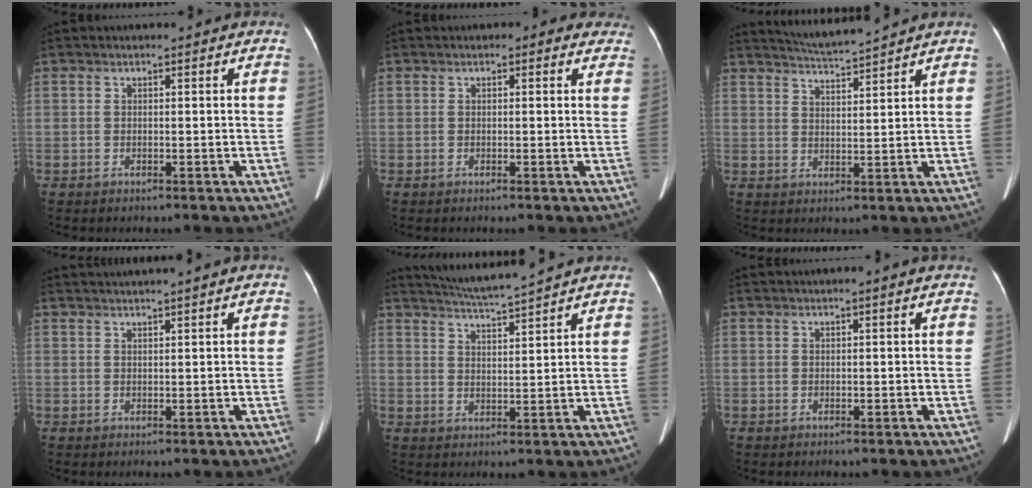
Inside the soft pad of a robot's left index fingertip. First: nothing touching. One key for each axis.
{"total": 2.2, "fx": 1.5, "fy": 1.3, "fz": 1.0, "tx": 0.005, "ty": 0.008, "tz": 0.004}
{"total": 5.4, "fx": 5.2, "fy": -1.3, "fz": 1.0, "tx": -0.025, "ty": -0.001, "tz": 0.094}
{"total": 3.6, "fx": 2.9, "fy": -0.9, "fz": 1.9, "tx": -0.030, "ty": 0.025, "tz": 0.052}
{"total": 6.9, "fx": 6.4, "fy": -1.6, "fz": 2.1, "tx": -0.045, "ty": -0.001, "tz": 0.116}
{"total": 0.9, "fx": 0.5, "fy": -0.2, "fz": 0.7, "tx": -0.019, "ty": 0.005, "tz": 0.013}